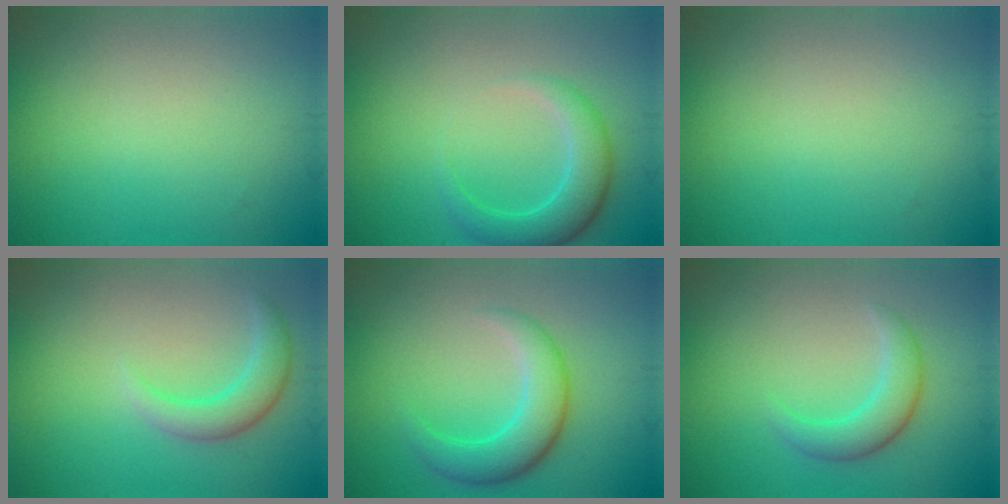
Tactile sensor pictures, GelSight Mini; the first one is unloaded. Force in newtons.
{"total": 4.0, "press": 4.0, "slide": 0.3}
{"total": 0.0}
{"total": 2.9, "press": 2.9, "slide": 0.1}
{"total": 4.4, "press": 4.4, "slide": 0.3}
{"total": 3.0, "press": 3.0, "slide": 0.1}